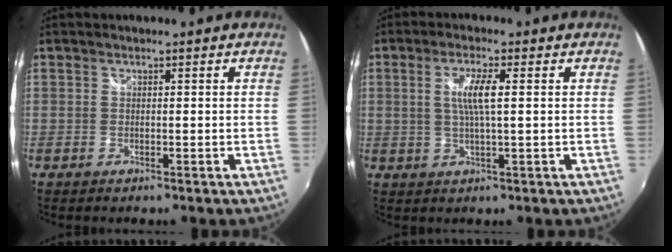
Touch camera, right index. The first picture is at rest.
{"total": 5.3, "force": [0.8, 0.5, 5.2], "torque": [-0.099, -0.003, 0.016]}